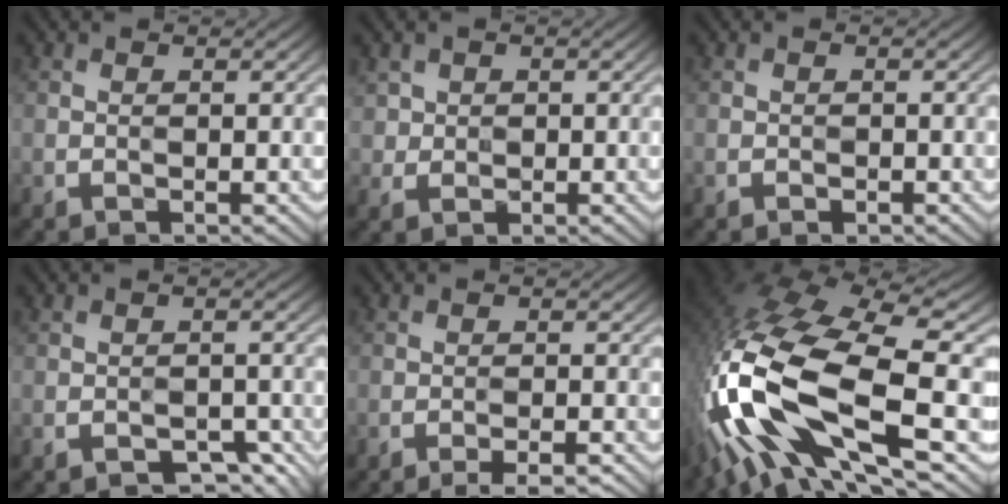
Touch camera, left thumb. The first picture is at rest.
{"total": 2.6, "force": [1.0, 2.4, -0.1], "torque": [-0.007, -0.006, 0.020]}
{"total": 0.7, "force": [-0.6, 0.3, 0.1], "torque": [-0.004, -0.001, -0.008]}
{"total": 4.5, "force": [-3.5, 2.0, 1.9], "torque": [-0.026, 0.004, -0.043]}
{"total": 4.3, "force": [-3.2, 0.8, 2.6], "torque": [-0.039, 0.012, -0.044]}
{"total": 19.2, "force": [-4.4, 9.0, 16.4], "torque": [-0.375, -0.027, -0.074]}